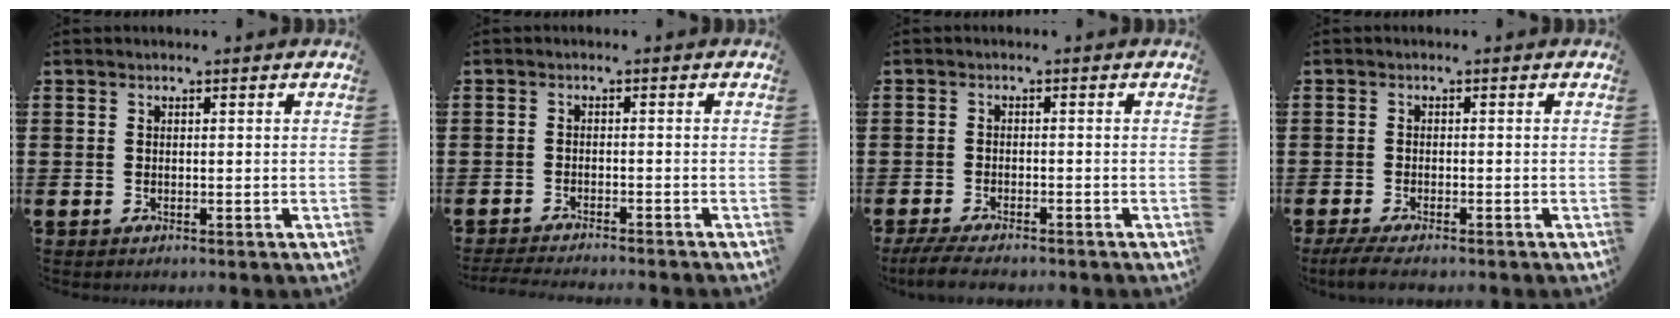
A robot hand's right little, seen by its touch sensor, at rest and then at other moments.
{"total": 1.8, "force": [-1.7, -0.2, 0.4], "torque": [-0.006, 0.002, -0.035]}
{"total": 2.7, "force": [-2.3, 0.4, 1.4], "torque": [-0.029, 0.001, -0.046]}
{"total": 2.0, "force": [-1.5, 0.3, 1.3], "torque": [-0.028, 0.000, -0.031]}